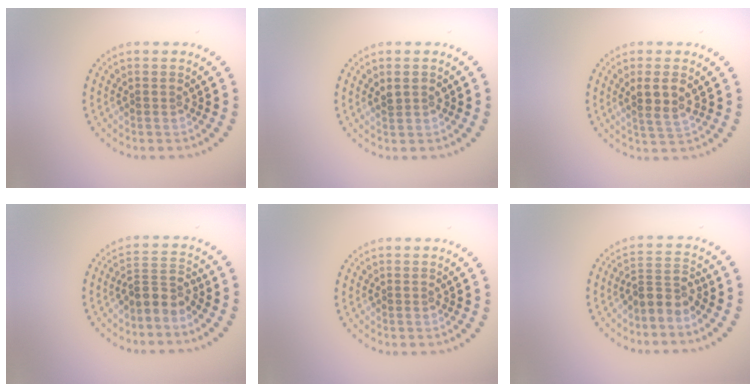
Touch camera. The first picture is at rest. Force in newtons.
{"total": 1.1, "press": 1.1, "slide": 0.2}
{"total": 2.7, "press": 2.4, "slide": 1.1}
{"total": 2.6, "press": 2.0, "slide": 1.7}
{"total": 0.0}
{"total": 2.6, "press": 1.8, "slide": 1.9}